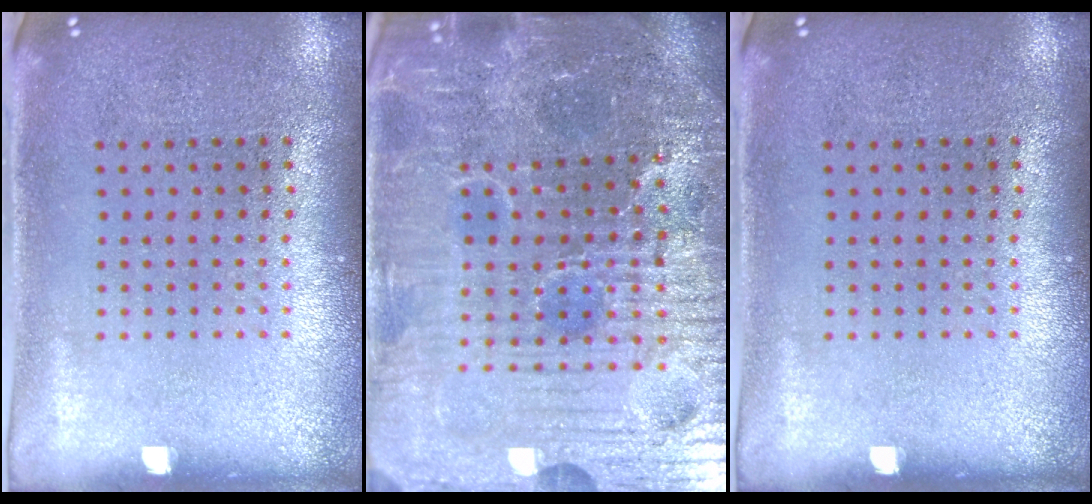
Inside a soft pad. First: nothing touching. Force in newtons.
{"total": 6.1, "press": 5.7, "slide": 2.2}
{"total": 0.0}